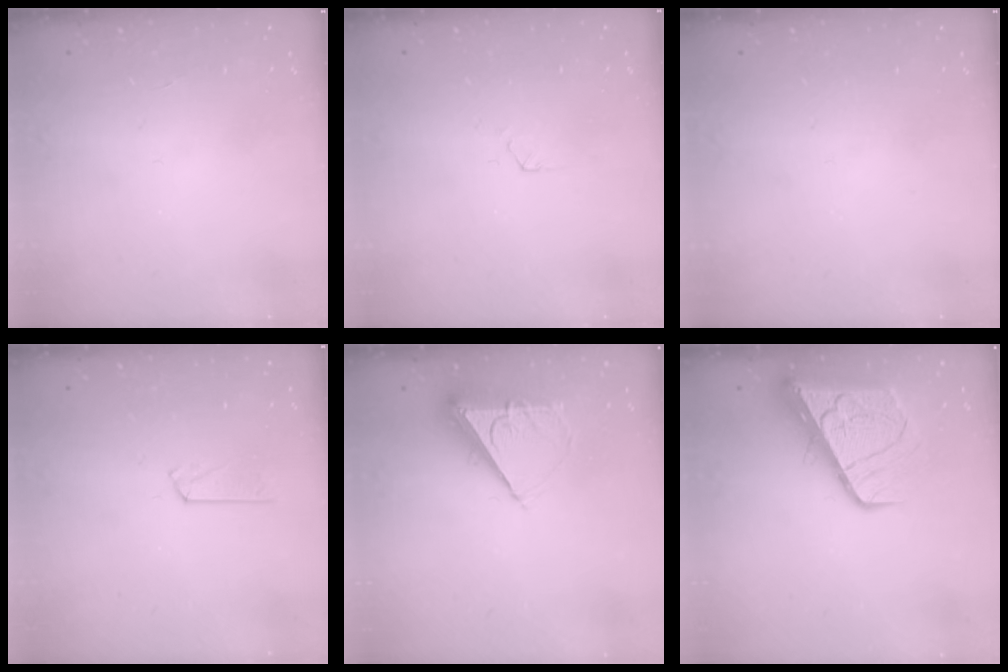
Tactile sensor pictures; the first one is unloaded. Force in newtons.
{"total": 2.2, "press": 2.2, "slide": 0.3}
{"total": 0.0}
{"total": 3.6, "press": 3.6, "slide": 0.3}
{"total": 6.5, "press": 6.4, "slide": 0.9}
{"total": 11.4, "press": 11.3, "slide": 1.4}